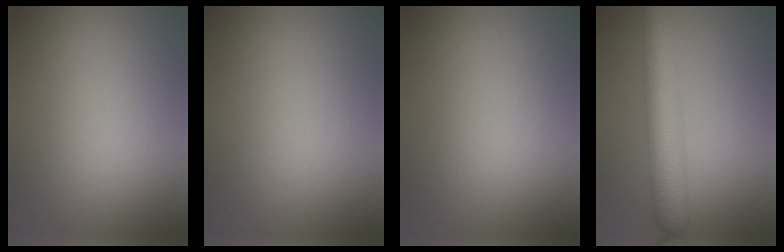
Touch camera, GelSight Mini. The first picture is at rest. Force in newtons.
{"total": 0.0}
{"total": 0.0}
{"total": 6.9, "press": 6.9, "slide": 0.2}